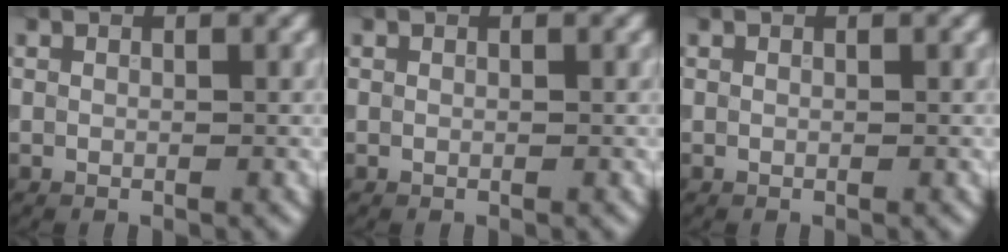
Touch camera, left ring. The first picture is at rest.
{"total": 0.0}
{"total": 0.0}